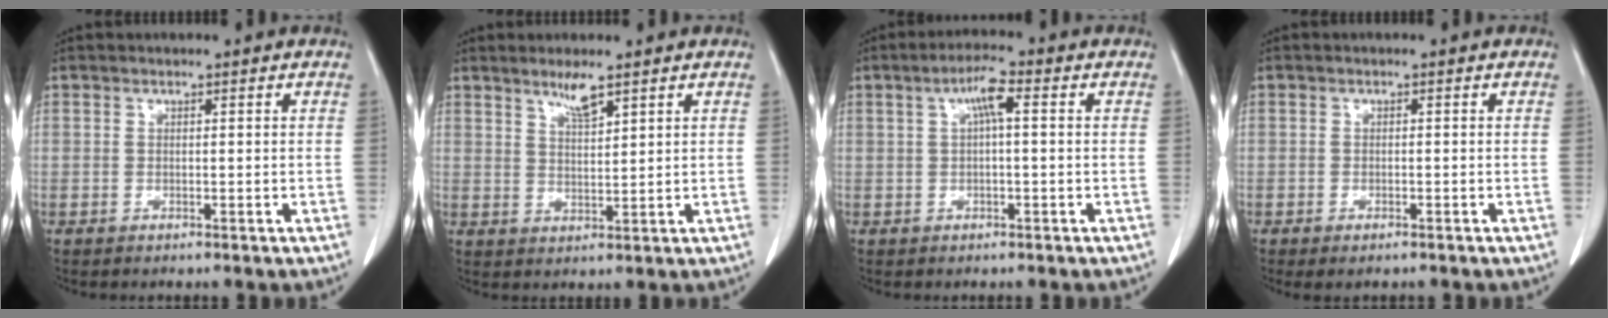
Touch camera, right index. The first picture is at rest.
{"total": 3.6, "force": [2.8, 0.2, 2.3], "torque": [-0.045, -0.004, 0.053]}
{"total": 4.1, "force": [1.1, 0.5, 3.9], "torque": [-0.074, 0.012, 0.018]}
{"total": 1.6, "force": [-1.1, 0.5, 1.0], "torque": [-0.012, -0.003, -0.012]}